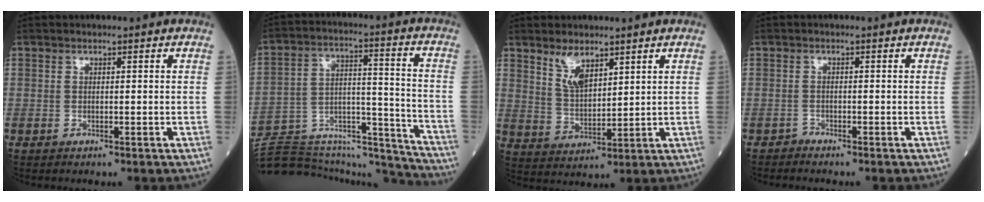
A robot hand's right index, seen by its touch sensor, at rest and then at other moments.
{"total": 23.9, "force": [-23.1, 3.1, 5.3], "torque": [-0.093, 0.036, -0.341]}
{"total": 5.5, "force": [3.7, 2.1, 3.5], "torque": [-0.075, -0.005, 0.079]}
{"total": 0.8, "force": [-0.7, -0.1, -0.3], "torque": [0.005, -0.003, -0.015]}